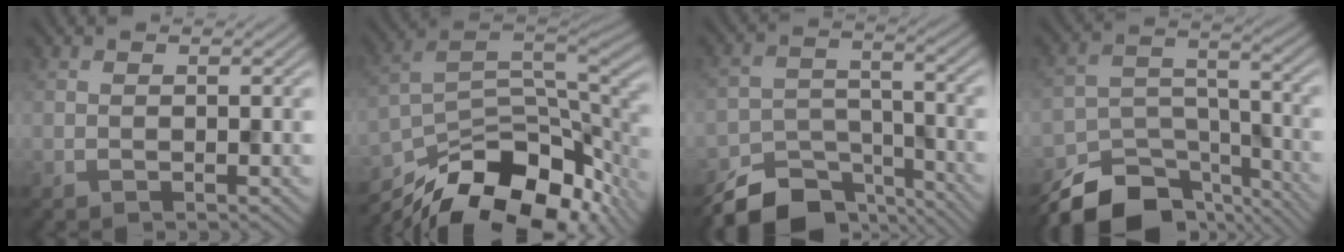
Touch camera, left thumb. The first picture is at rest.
{"total": 15.8, "force": [-11.2, 6.2, 9.3], "torque": [-0.193, -0.023, -0.176]}
{"total": 10.3, "force": [-8.4, 4.6, 4.0], "torque": [-0.069, -0.016, -0.138]}
{"total": 13.6, "force": [-10.8, 6.1, 5.6], "torque": [-0.109, -0.017, -0.174]}